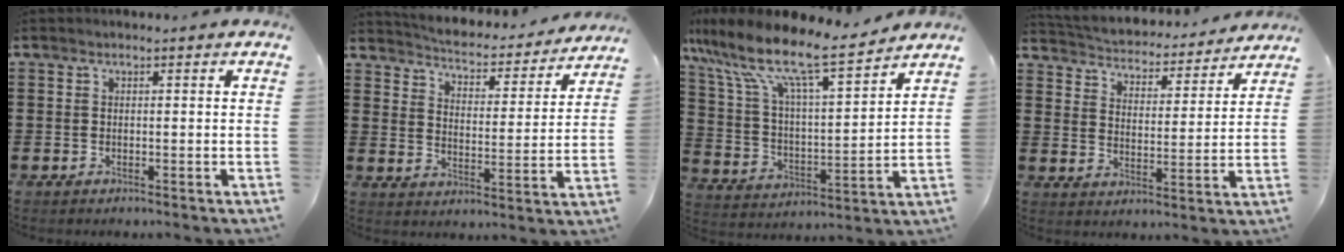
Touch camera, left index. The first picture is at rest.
{"total": 3.7, "force": [3.7, 0.1, 0.4], "torque": [-0.030, -0.037, 0.056]}
{"total": 11.0, "force": [8.8, 1.7, 6.4], "torque": [-0.157, -0.053, 0.147]}
{"total": 3.5, "force": [3.5, 0.4, 0.0], "torque": [-0.025, -0.033, 0.053]}